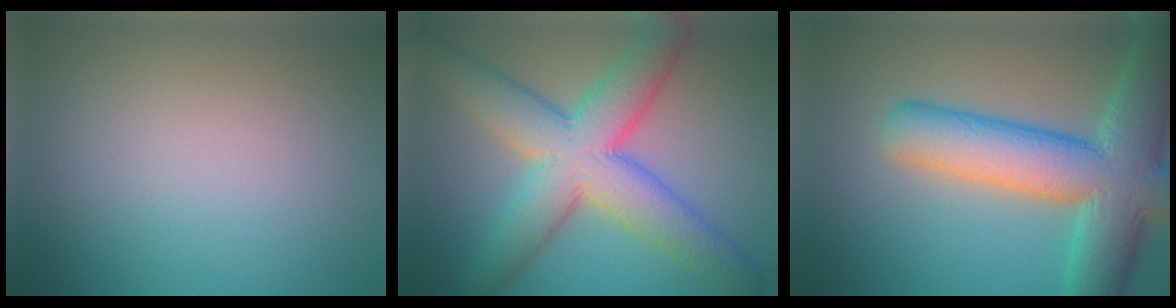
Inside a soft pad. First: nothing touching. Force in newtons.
{"total": 9.7, "press": 9.7, "slide": 0.3}
{"total": 11.5, "press": 11.5, "slide": 0.5}